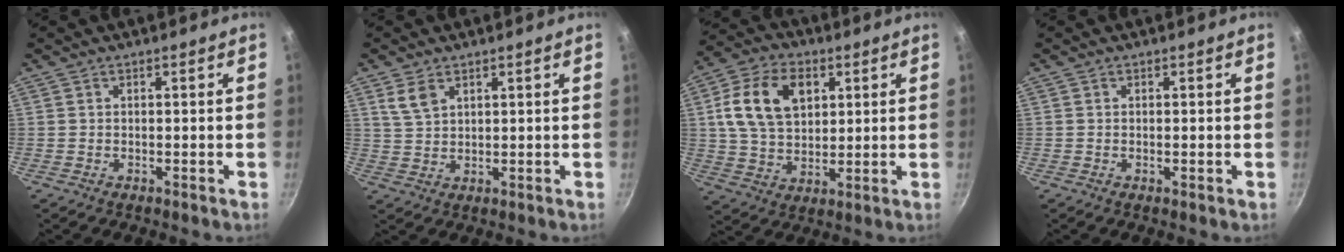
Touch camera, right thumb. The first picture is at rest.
{"total": 4.3, "force": [2.4, 2.5, 2.5], "torque": [-0.043, -0.008, 0.051]}
{"total": 14.7, "force": [4.1, 9.9, 10.0], "torque": [-0.166, 0.000, 0.070]}
{"total": 0.8, "force": [-0.1, 0.2, 0.7], "torque": [-0.013, 0.000, -0.003]}